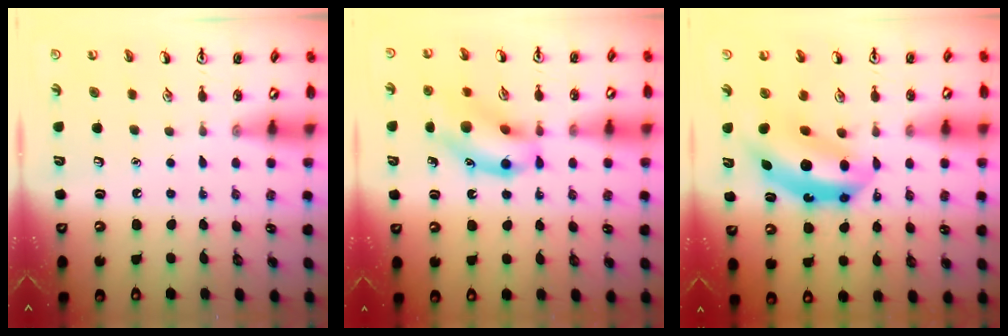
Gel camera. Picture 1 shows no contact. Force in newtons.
{"total": 13.7, "press": 13.6, "slide": 1.8}
{"total": 10.9, "press": 10.4, "slide": 3.2}